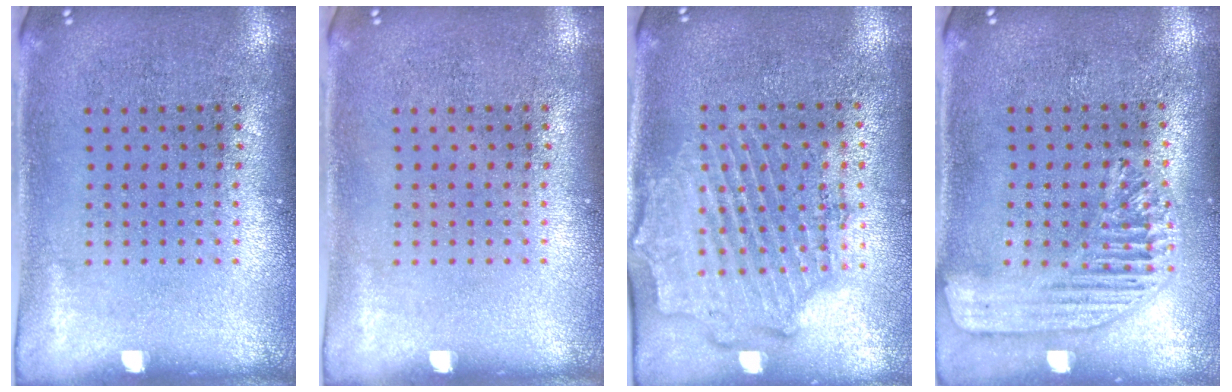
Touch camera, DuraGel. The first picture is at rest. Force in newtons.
{"total": 0.0}
{"total": 1.8, "press": 1.7, "slide": 0.6}
{"total": 1.6, "press": 1.5, "slide": 0.6}